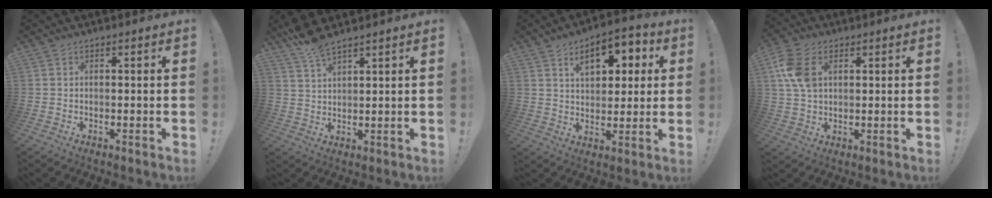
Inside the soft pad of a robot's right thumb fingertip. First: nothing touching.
{"total": 5.6, "force": [5.1, 0.8, 2.2], "torque": [-0.053, -0.027, 0.094]}
{"total": 12.1, "force": [5.1, 6.7, 8.7], "torque": [-0.127, -0.007, 0.087]}
{"total": 10.1, "force": [2.8, 7.0, 6.8], "torque": [-0.125, 0.003, 0.052]}